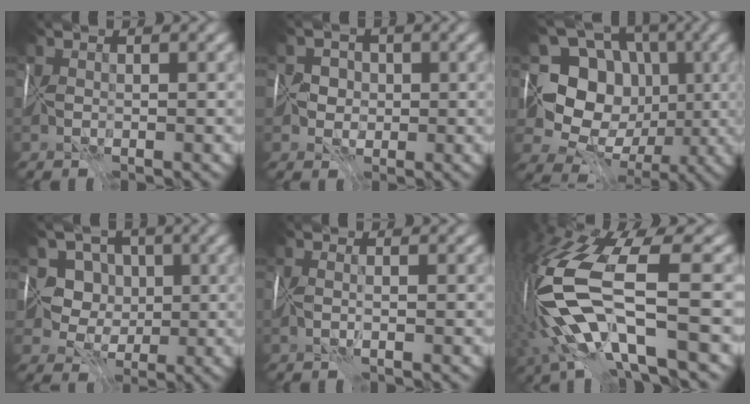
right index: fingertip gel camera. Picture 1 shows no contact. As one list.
[{"total": 1.7, "force": [0.4, 1.7, 0.0], "torque": [0.022, 0.009, 0.004]}, {"total": 9.5, "force": [0.8, 8.3, 4.5], "torque": [-0.056, -0.001, -0.005]}, {"total": 5.2, "force": [1.9, 4.5, 1.8], "torque": [-0.008, 0.015, 0.015]}, {"total": 0.8, "force": [-0.3, -0.3, 0.6], "torque": [0.000, -0.008, -0.006]}, {"total": 11.8, "force": [-1.8, 4.1, 10.9], "torque": [-0.243, 0.000, -0.025]}]